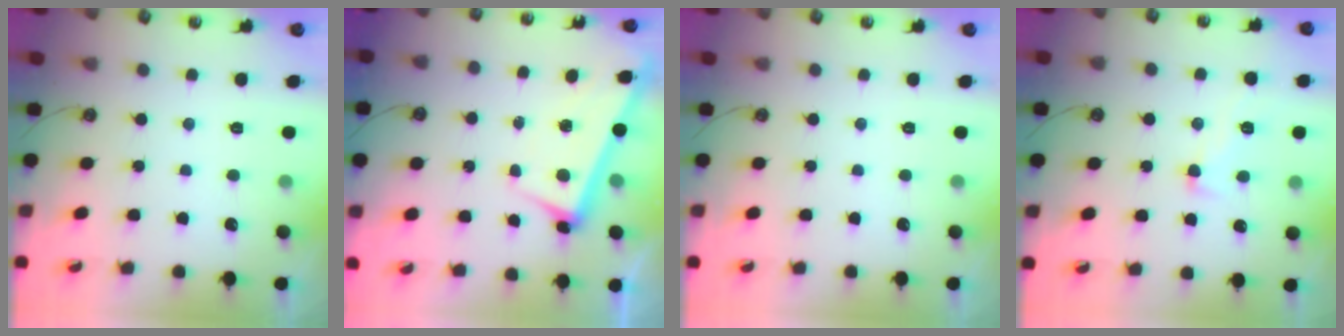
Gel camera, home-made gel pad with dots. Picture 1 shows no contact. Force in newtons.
{"total": 2.7, "press": 2.6, "slide": 0.7}
{"total": 0.0}
{"total": 1.8, "press": 1.6, "slide": 0.8}